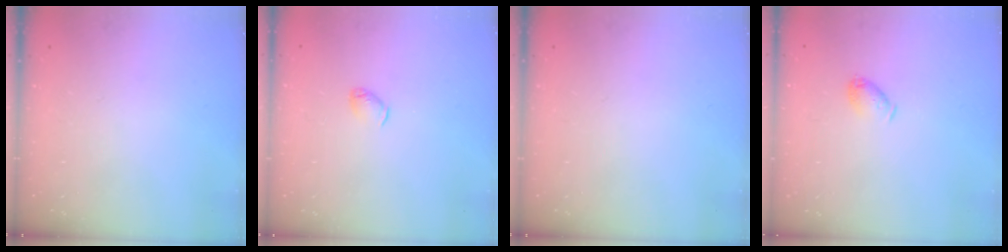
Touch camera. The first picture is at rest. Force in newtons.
{"total": 2.9, "press": 2.9, "slide": 0.5}
{"total": 0.0}
{"total": 6.0, "press": 5.9, "slide": 1.2}